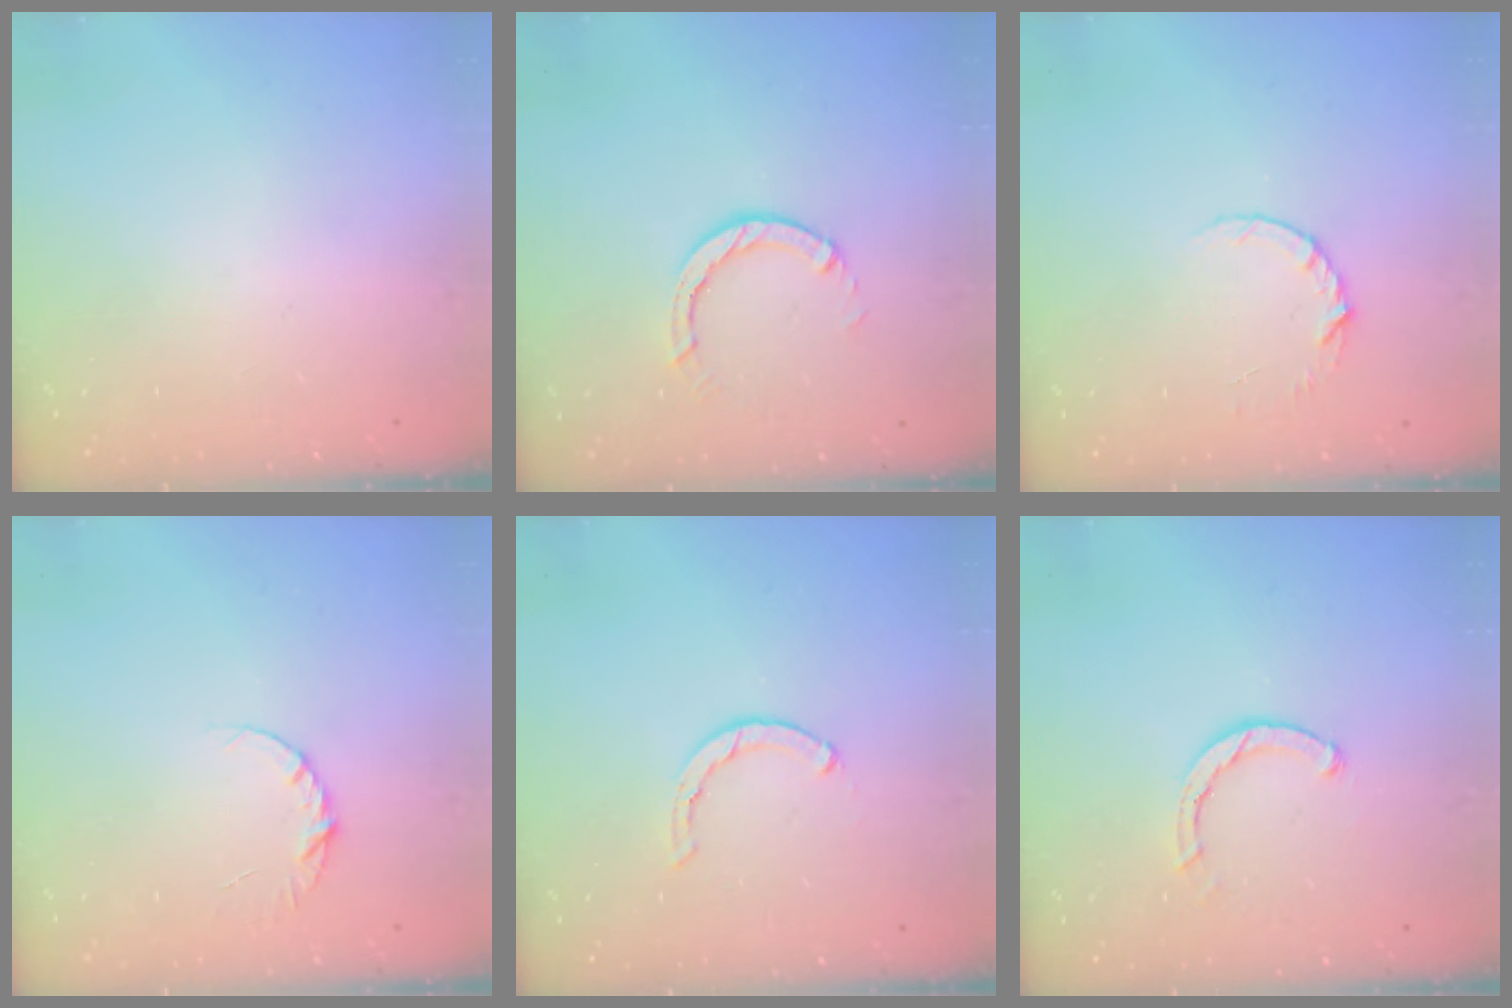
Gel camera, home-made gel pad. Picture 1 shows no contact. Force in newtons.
{"total": 3.8, "press": 3.8, "slide": 0.5}
{"total": 4.8, "press": 4.8, "slide": 0.5}
{"total": 4.6, "press": 4.5, "slide": 0.5}
{"total": 0.5, "press": 0.5, "slide": 0.2}
{"total": 2.4, "press": 2.4, "slide": 0.1}